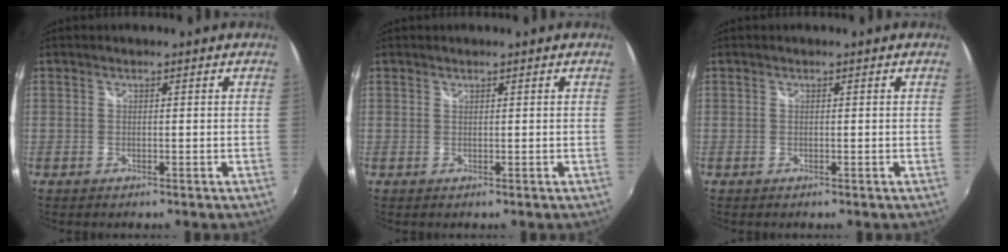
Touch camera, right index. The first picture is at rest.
{"total": 0.0}
{"total": 0.0}